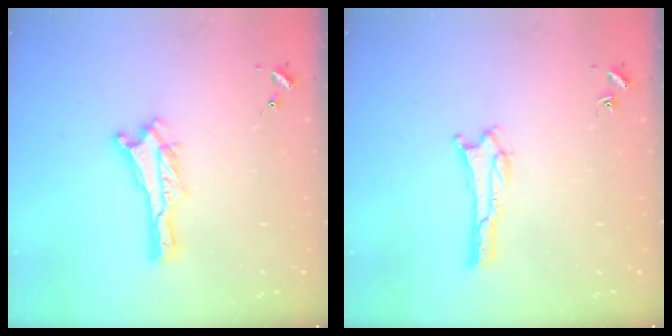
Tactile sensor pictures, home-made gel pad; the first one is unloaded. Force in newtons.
{"total": 1.3, "press": 1.3, "slide": 0.4}